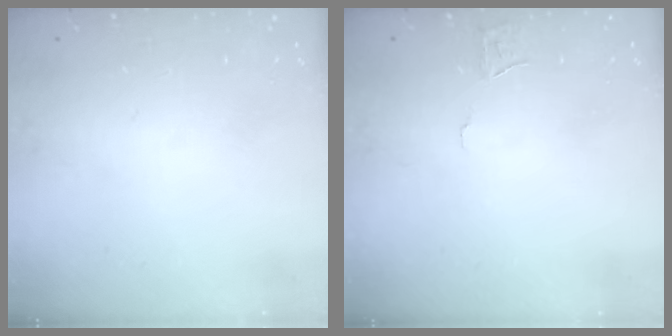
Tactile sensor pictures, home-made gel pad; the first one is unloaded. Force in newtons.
{"total": 3.9, "press": 3.8, "slide": 0.4}